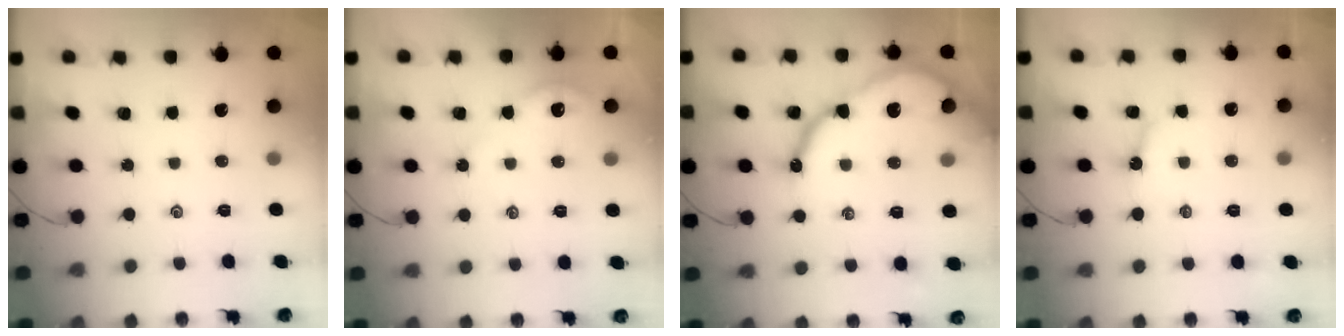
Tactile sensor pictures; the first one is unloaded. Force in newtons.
{"total": 2.9, "press": 2.9, "slide": 0.3}
{"total": 15.1, "press": 15.1, "slide": 1.6}
{"total": 3.3, "press": 3.3, "slide": 0.1}